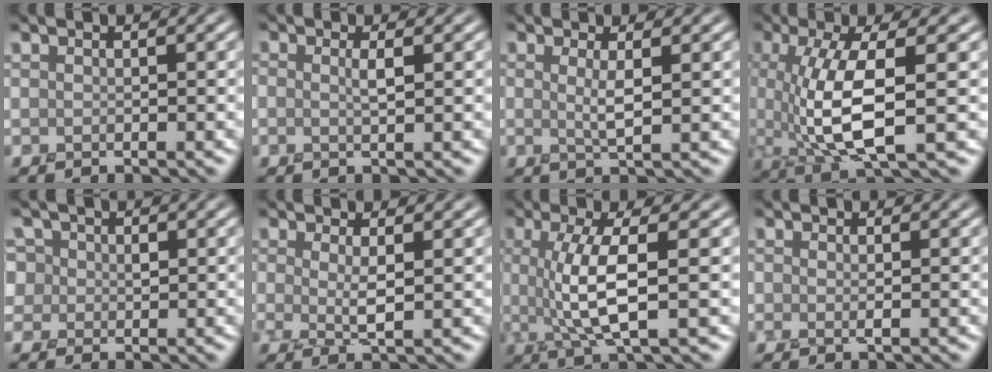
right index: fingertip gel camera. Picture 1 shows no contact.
{"total": 0.6, "force": [-0.1, 0.1, 0.6], "torque": [-0.011, -0.001, 0.000]}
{"total": 1.4, "force": [0.2, 0.3, 1.4], "torque": [-0.025, -0.007, 0.006]}
{"total": 6.9, "force": [0.0, 1.9, 6.6], "torque": [-0.127, -0.009, 0.009]}
{"total": 4.8, "force": [2.0, 3.9, 1.9], "torque": [-0.034, 0.014, 0.016]}
{"total": 1.7, "force": [0.1, 0.2, 1.7], "torque": [-0.038, -0.011, 0.005]}
{"total": 5.4, "force": [0.0, 1.2, 5.3], "torque": [-0.106, -0.004, 0.007]}
{"total": 0.6, "force": [-0.4, 0.1, 0.4], "torque": [-0.011, -0.007, -0.003]}